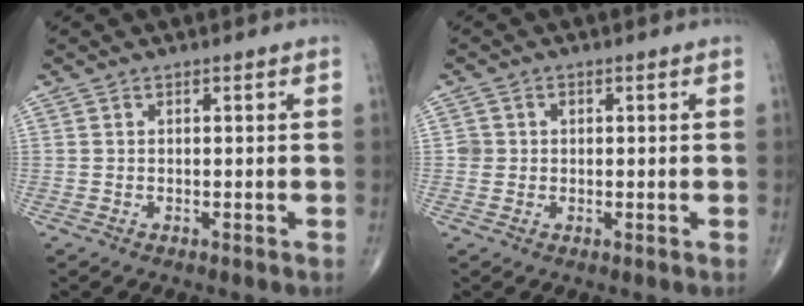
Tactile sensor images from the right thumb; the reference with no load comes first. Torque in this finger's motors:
{"motor_torque": [-0.14, 0.01, -0.02, 0.05, -0.02]}